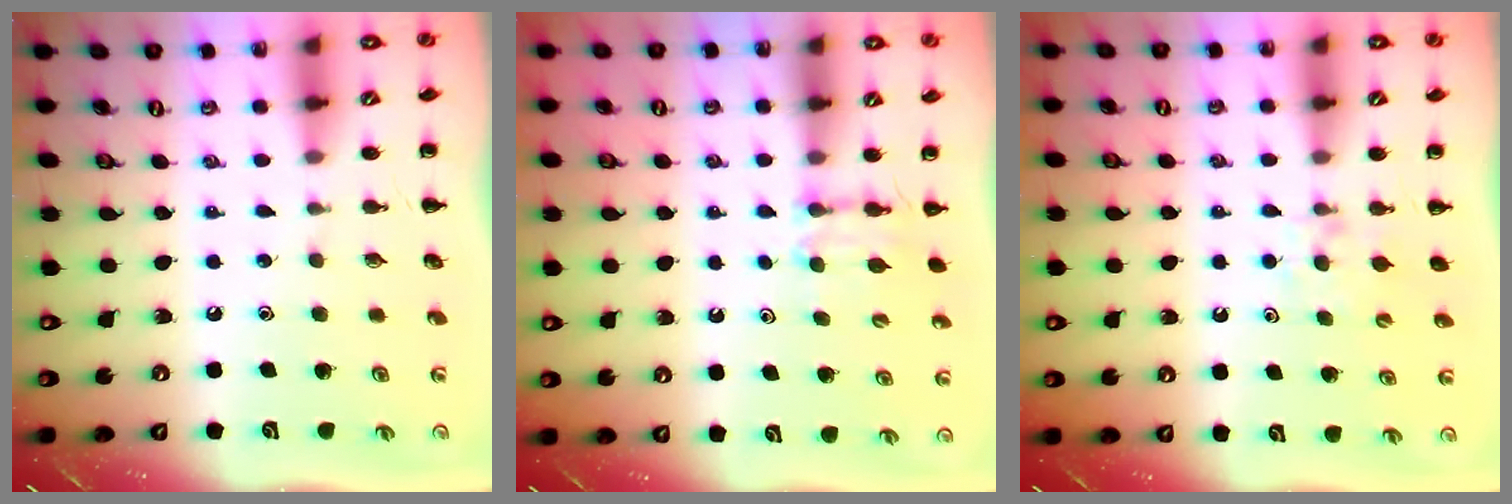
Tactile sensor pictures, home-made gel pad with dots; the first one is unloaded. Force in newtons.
{"total": 6.1, "press": 5.9, "slide": 1.6}
{"total": 4.7, "press": 4.4, "slide": 1.4}